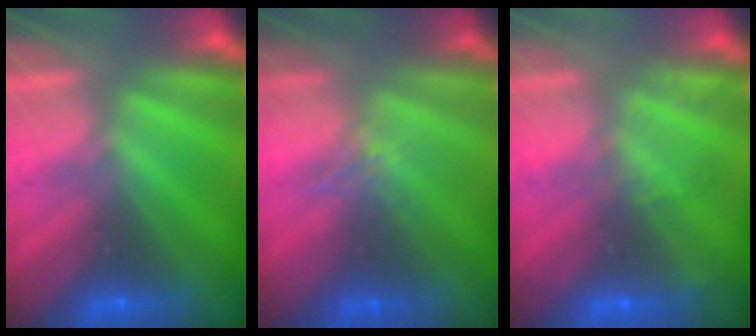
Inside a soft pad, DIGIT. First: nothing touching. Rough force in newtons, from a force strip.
{"total": 1.0}
{"total": 2.2}